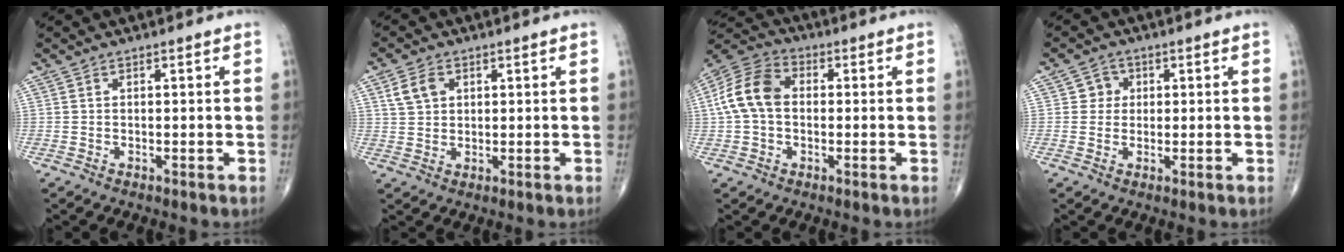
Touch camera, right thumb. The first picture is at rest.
{"total": 4.6, "force": [1.8, 3.3, 2.6], "torque": [-0.040, 0.000, 0.037]}
{"total": 11.1, "force": [0.4, 7.8, 7.9], "torque": [-0.158, 0.032, -0.003]}
{"total": 3.0, "force": [0.6, 2.9, 0.5], "torque": [0.014, 0.004, 0.002]}